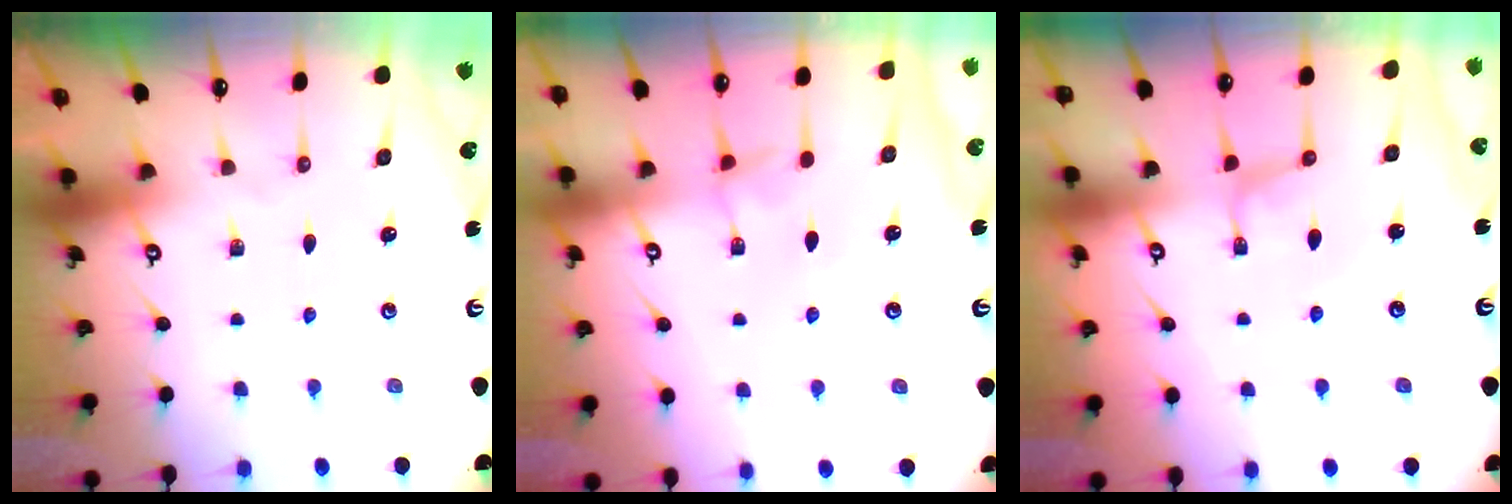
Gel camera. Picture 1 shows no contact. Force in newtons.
{"total": 1.1, "press": 0.9, "slide": 0.5}
{"total": 0.9, "press": 0.7, "slide": 0.5}